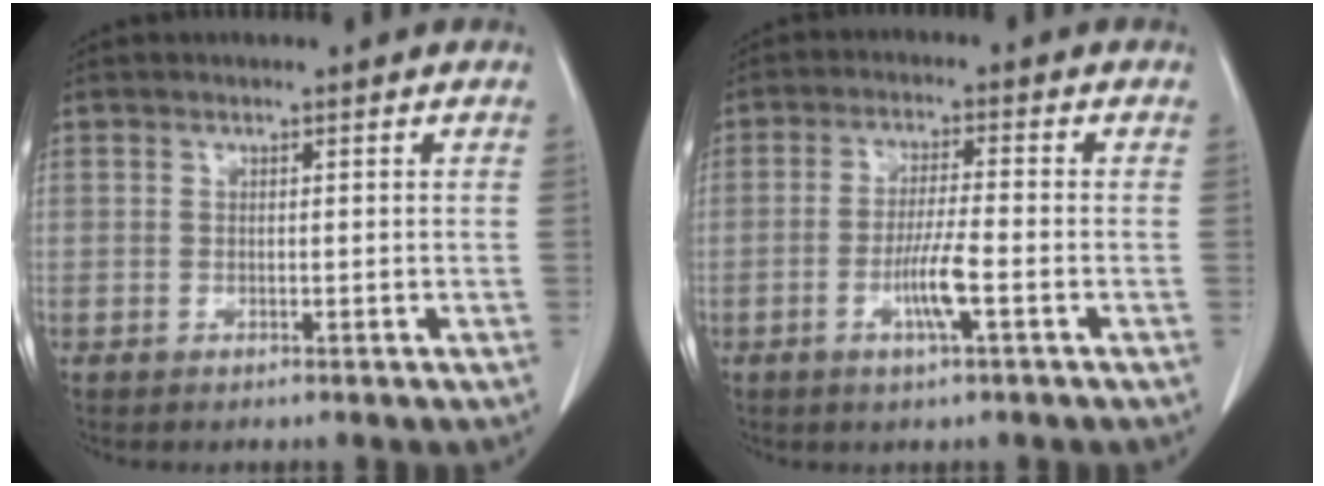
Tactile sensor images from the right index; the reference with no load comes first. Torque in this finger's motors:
{"motor_torque": [0.90, -0.28, 0.41, 0.08]}